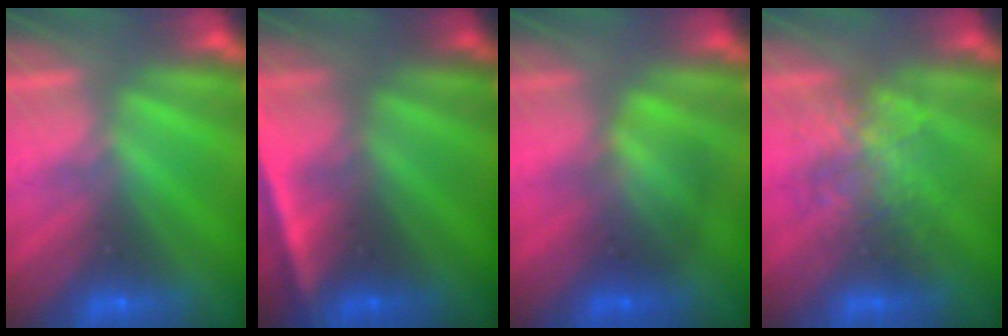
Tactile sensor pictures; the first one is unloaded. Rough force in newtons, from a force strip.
{"total": 4.5}
{"total": 2.1}
{"total": 2.2}